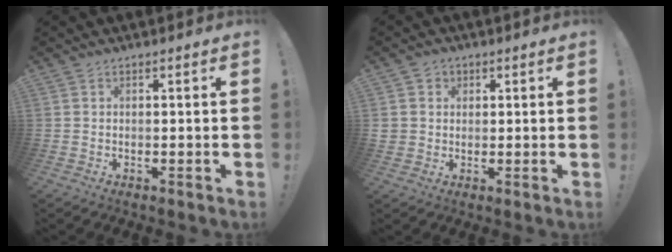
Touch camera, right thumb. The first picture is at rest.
{"total": 4.0, "force": [1.1, 3.8, 0.6], "torque": [-0.012, 0.000, 0.021]}